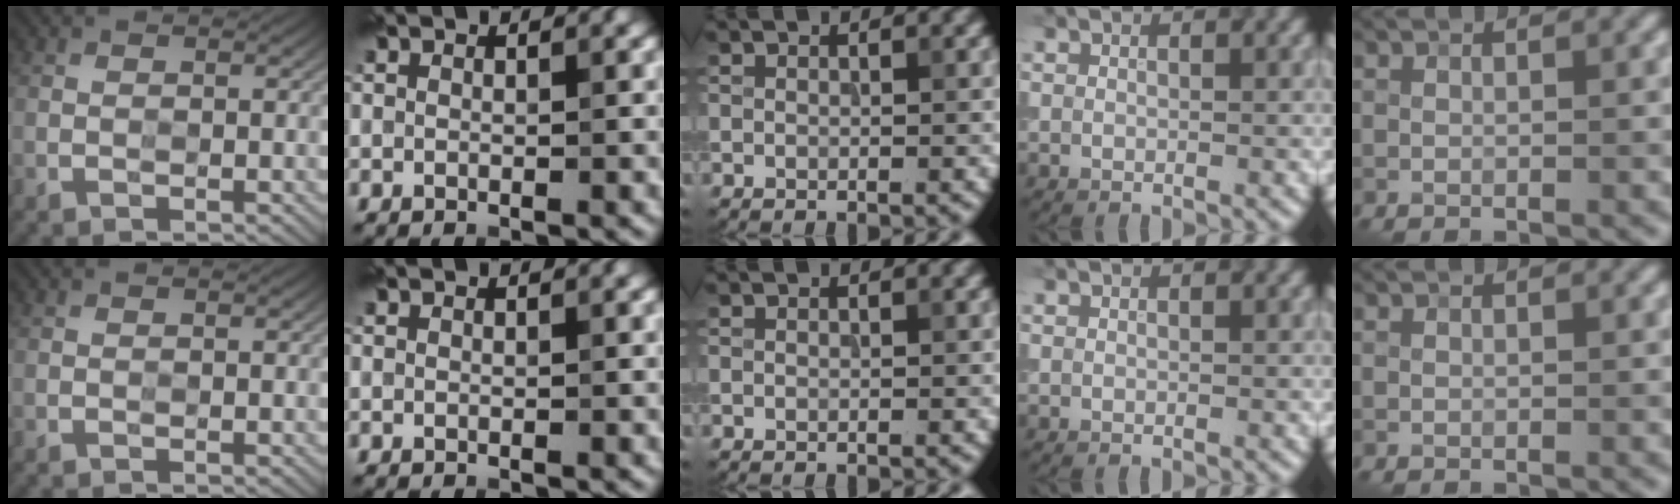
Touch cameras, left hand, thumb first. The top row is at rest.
{}